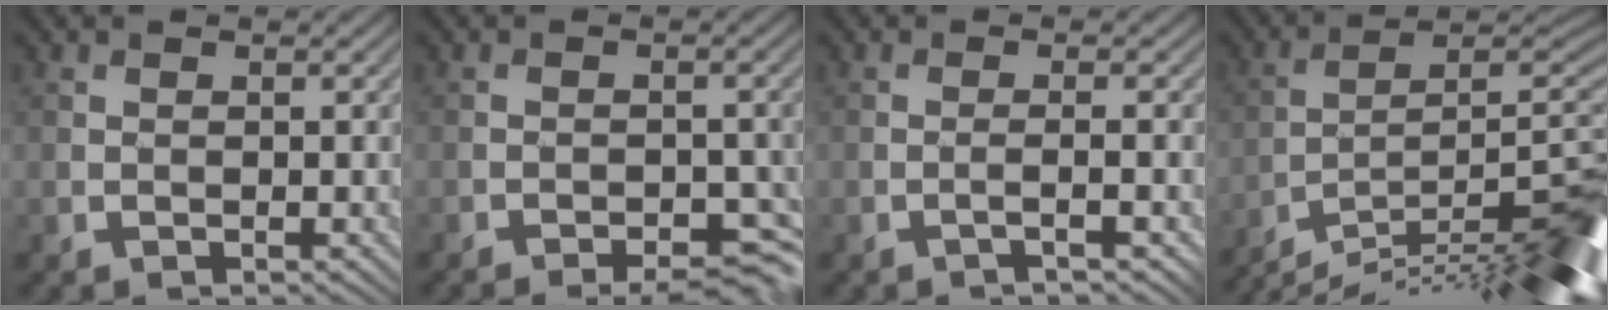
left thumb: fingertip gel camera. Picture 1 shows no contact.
{"total": 5.8, "force": [-4.7, 1.6, 2.9], "torque": [-0.036, 0.006, -0.061]}
{"total": 1.3, "force": [-0.5, -0.6, 1.0], "torque": [-0.015, 0.013, -0.019]}
{"total": 14.7, "force": [-10.6, 1.8, 10.0], "torque": [-0.121, 0.024, -0.176]}